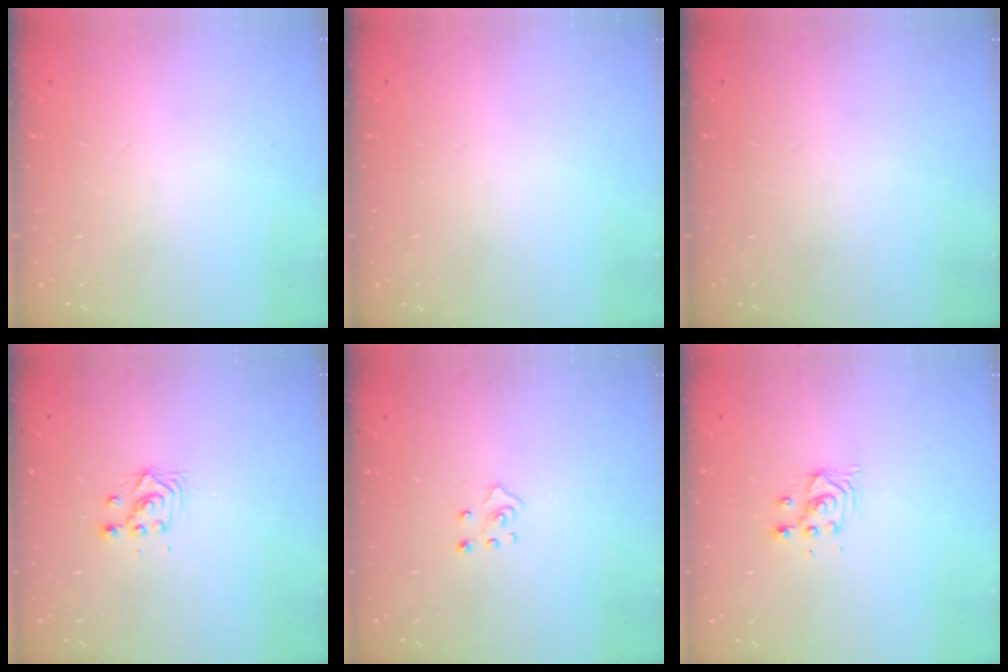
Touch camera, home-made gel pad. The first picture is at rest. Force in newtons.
{"total": 0.0}
{"total": 0.0}
{"total": 2.8, "press": 2.8, "slide": 0.2}
{"total": 2.7, "press": 2.7, "slide": 0.2}
{"total": 2.8, "press": 2.8, "slide": 0.1}